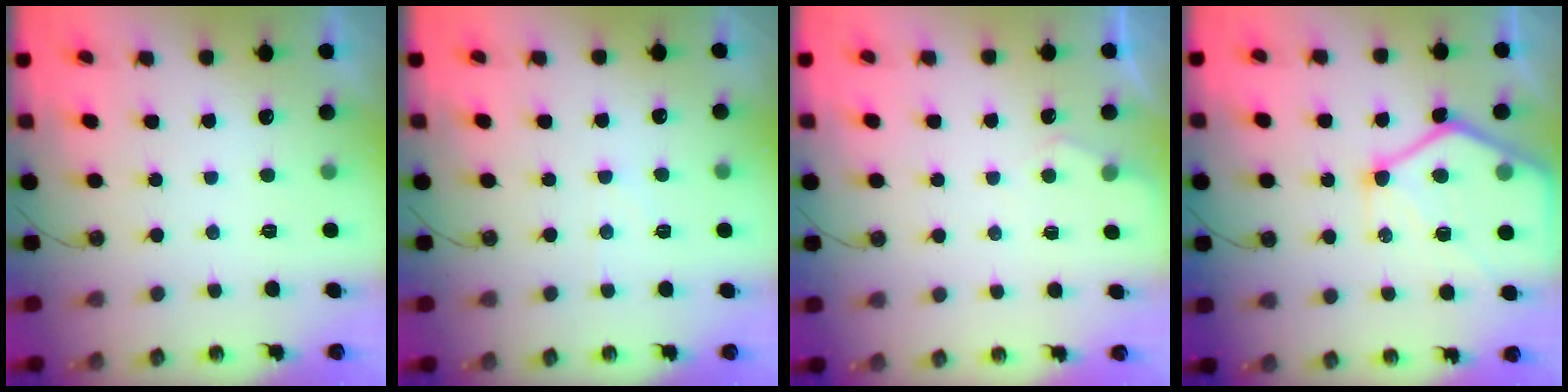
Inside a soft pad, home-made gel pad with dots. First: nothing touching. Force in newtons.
{"total": 3.9, "press": 3.8, "slide": 0.4}
{"total": 3.3, "press": 3.3, "slide": 0.5}
{"total": 17.8, "press": 17.7, "slide": 1.7}